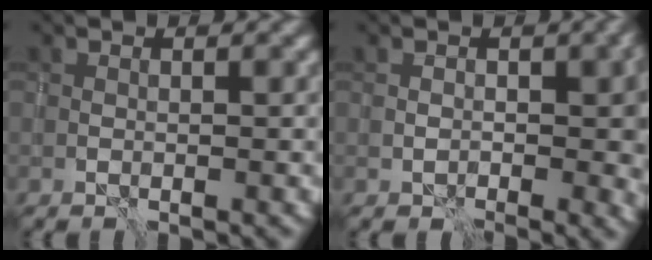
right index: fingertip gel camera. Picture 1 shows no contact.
{"total": 5.8, "force": [-0.6, 3.5, 4.6], "torque": [-0.067, -0.012, -0.004]}